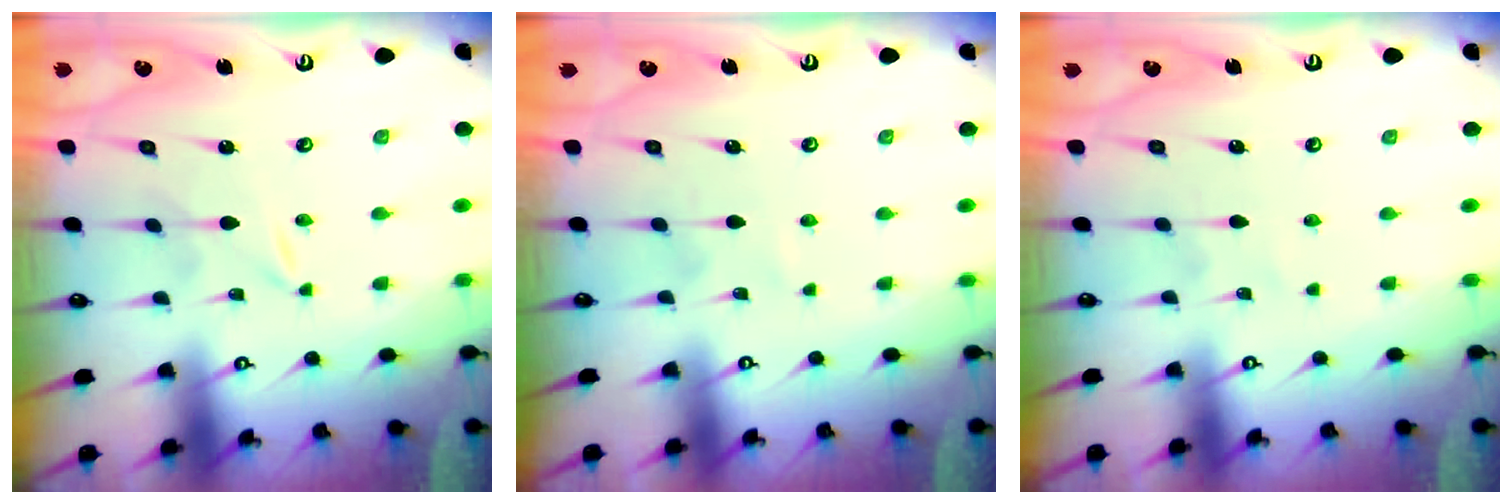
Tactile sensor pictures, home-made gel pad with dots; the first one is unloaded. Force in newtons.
{"total": 2.2, "press": 2.2, "slide": 0.2}
{"total": 2.7, "press": 2.7, "slide": 0.2}